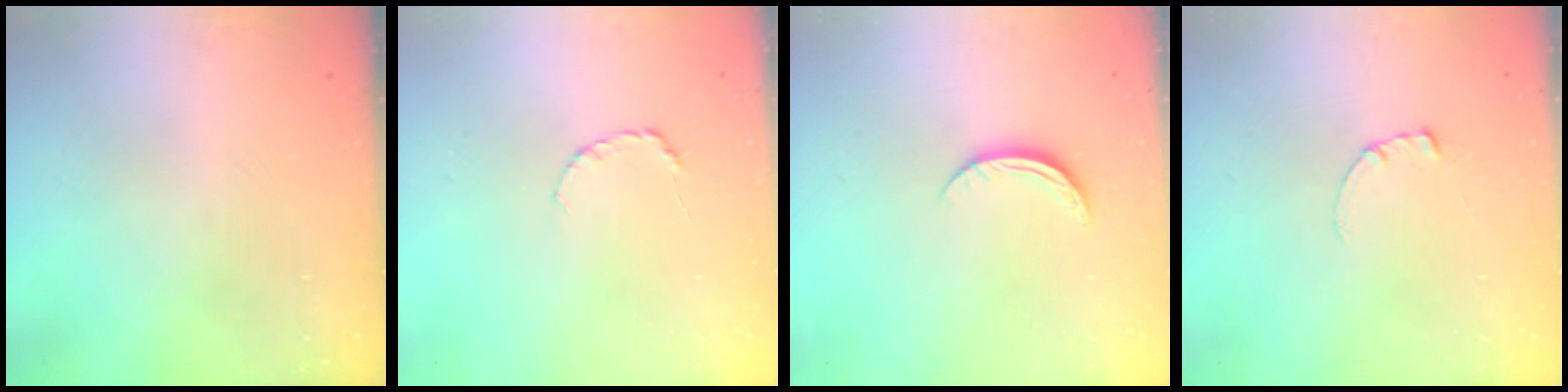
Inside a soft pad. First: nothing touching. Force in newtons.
{"total": 4.0, "press": 3.9, "slide": 0.5}
{"total": 4.9, "press": 4.8, "slide": 0.6}
{"total": 0.6, "press": 0.5, "slide": 0.2}